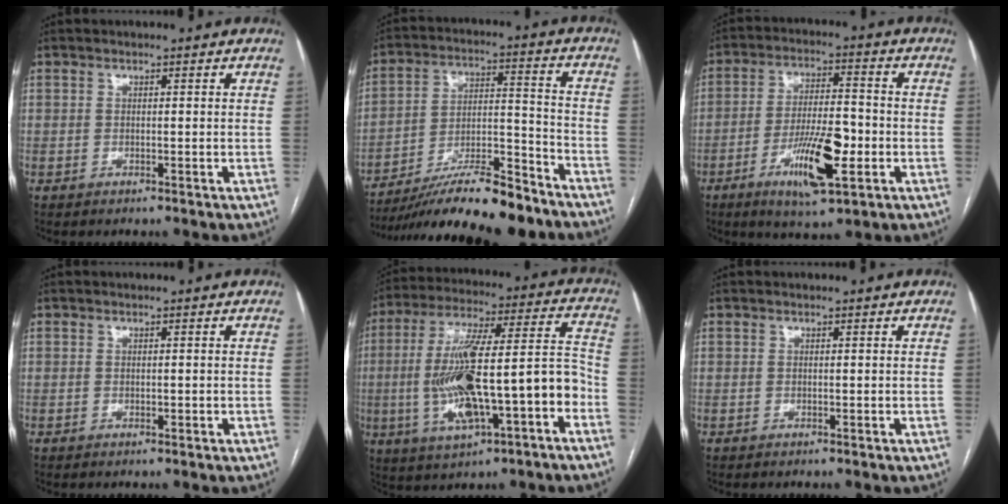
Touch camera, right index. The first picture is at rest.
{"total": 18.6, "force": [-15.7, 2.2, 9.7], "torque": [-0.155, 0.007, -0.262]}
{"total": 11.6, "force": [-4.2, 2.8, 10.4], "torque": [-0.190, -0.004, -0.067]}
{"total": 0.5, "force": [0.0, 0.4, 0.3], "torque": [-0.003, 0.001, 0.002]}
{"total": 19.5, "force": [-5.1, 4.1, 18.4], "torque": [-0.336, 0.023, -0.074]}
{"total": 0.0}